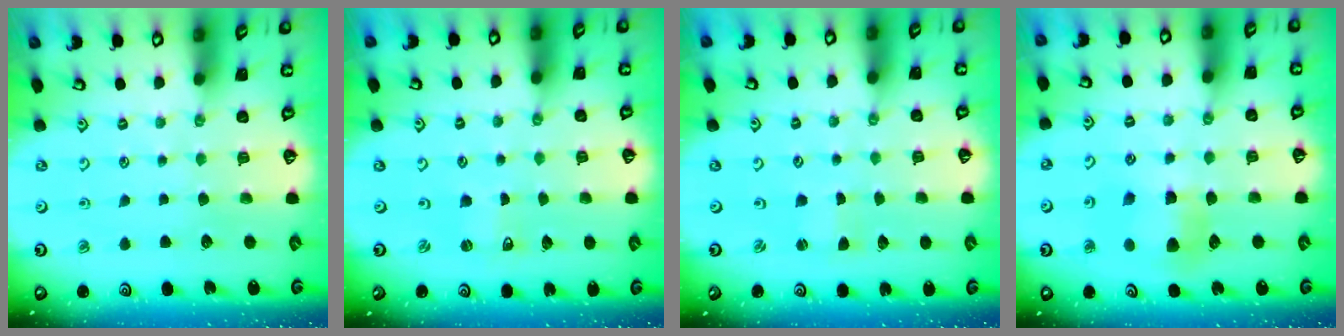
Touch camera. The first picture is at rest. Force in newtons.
{"total": 0.0}
{"total": 0.0}
{"total": 6.8, "press": 6.7, "slide": 0.7}